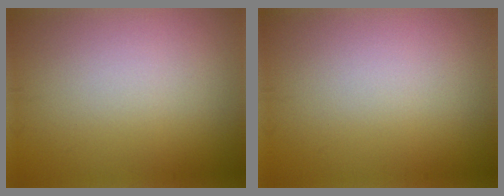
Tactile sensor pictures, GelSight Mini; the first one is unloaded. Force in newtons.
{"total": 0.0}